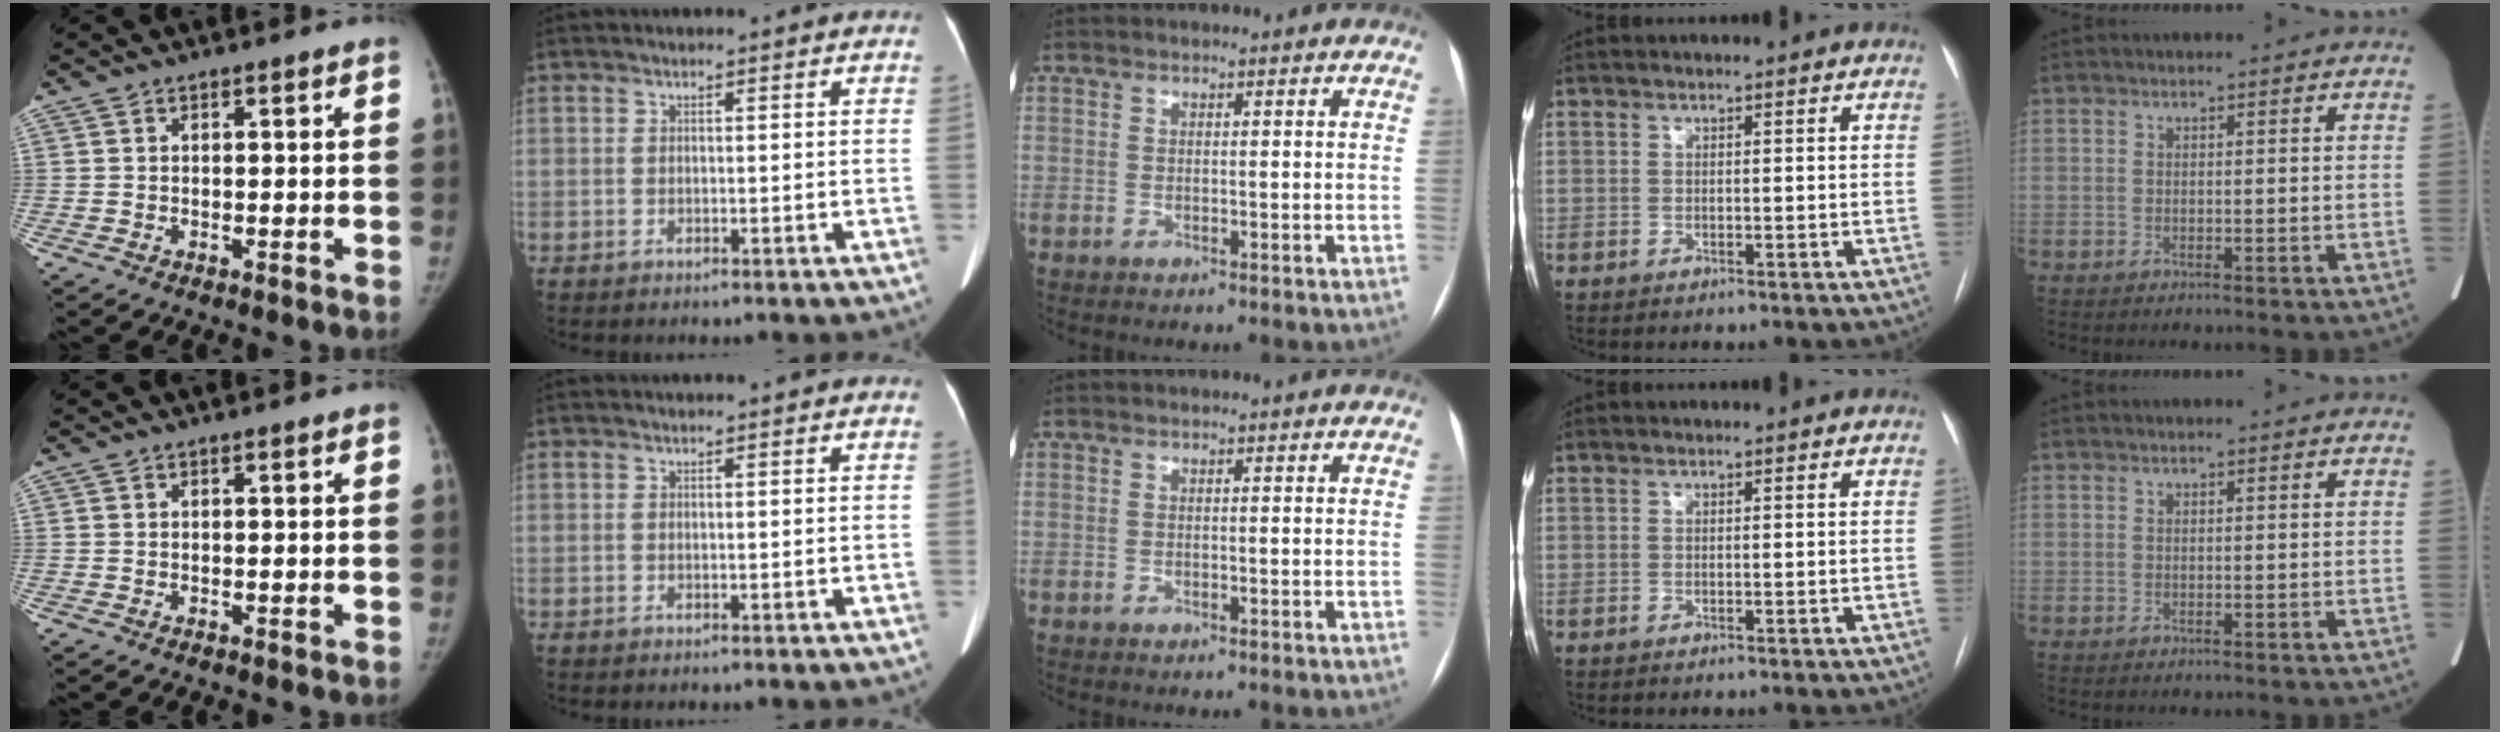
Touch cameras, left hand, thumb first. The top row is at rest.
{}